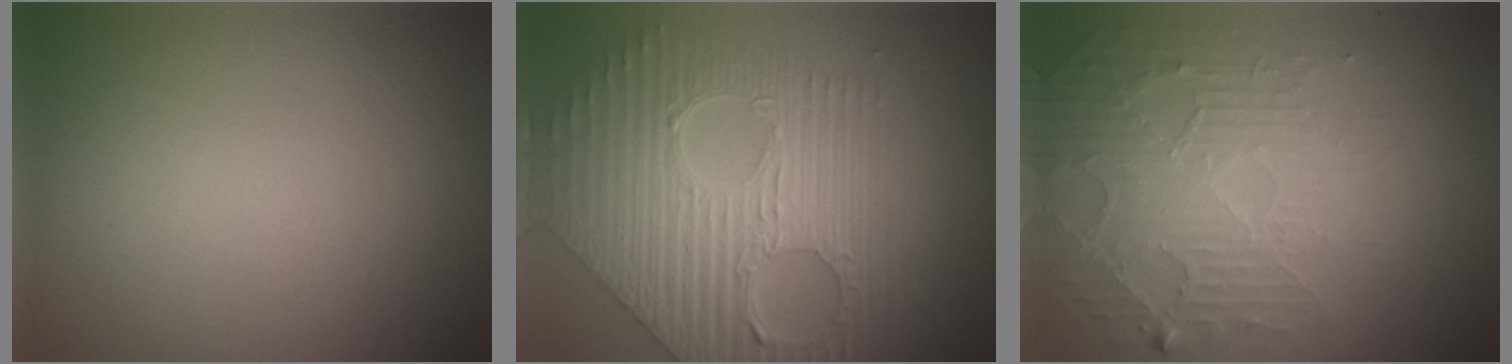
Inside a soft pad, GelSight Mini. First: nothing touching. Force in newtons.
{"total": 9.6, "press": 6.9, "slide": 6.7}
{"total": 5.4, "press": 3.6, "slide": 4.0}